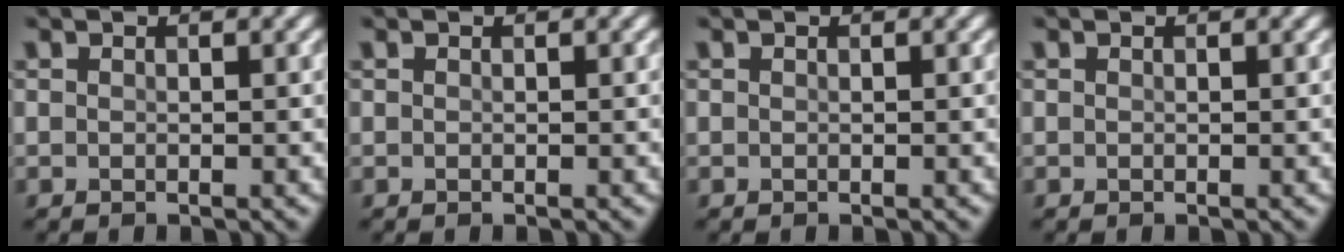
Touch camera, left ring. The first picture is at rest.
{"total": 0.0}
{"total": 0.0}
{"total": 0.0}